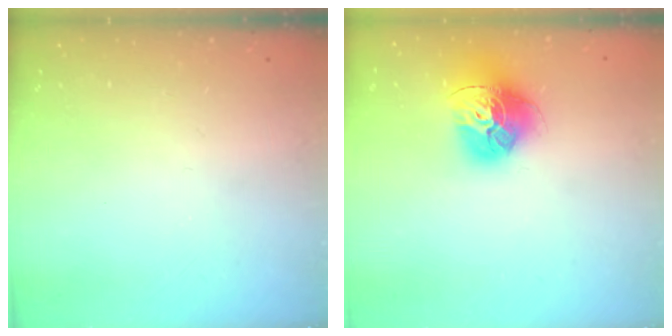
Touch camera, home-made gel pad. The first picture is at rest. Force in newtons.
{"total": 16.6, "press": 16.6, "slide": 1.6}